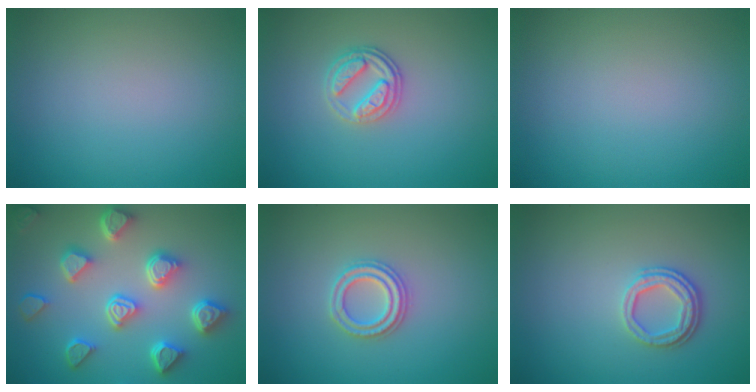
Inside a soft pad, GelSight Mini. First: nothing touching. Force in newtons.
{"total": 2.7, "press": 2.5, "slide": 0.9}
{"total": 0.0}
{"total": 7.0, "press": 5.6, "slide": 4.1}
{"total": 2.4, "press": 2.3, "slide": 0.5}
{"total": 2.5, "press": 2.1, "slide": 1.4}